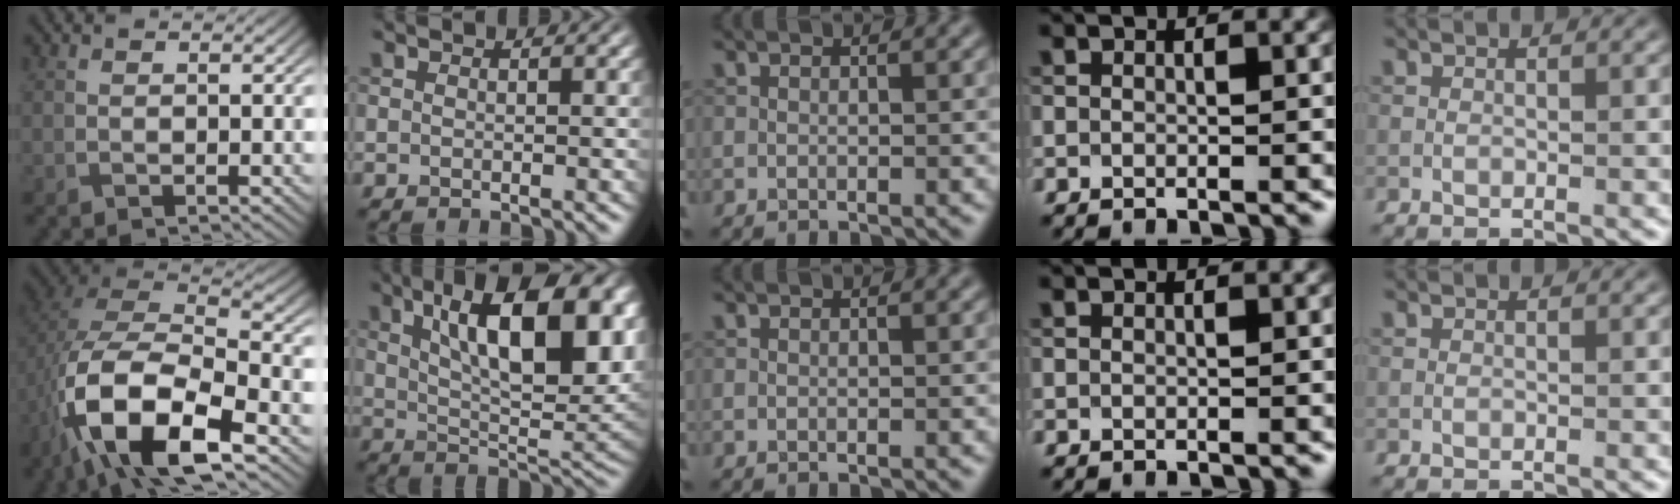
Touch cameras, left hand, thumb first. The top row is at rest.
{"thumb": {"total": 16.1, "force": [-6.8, 7.8, 12.3], "torque": [-0.261, -0.033, -0.124]}, "index": {"total": 14.6, "force": [5.6, 5.4, 12.4], "torque": [-0.183, 0.005, 0.089]}}